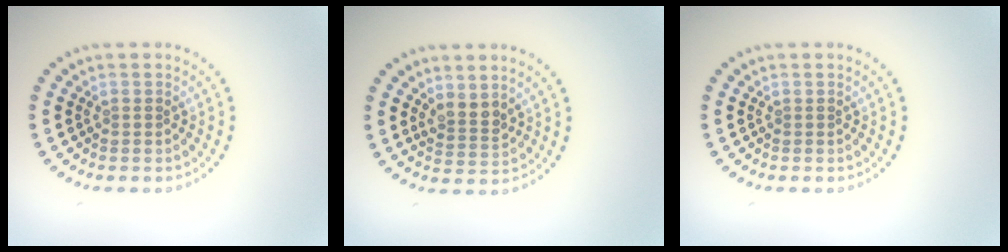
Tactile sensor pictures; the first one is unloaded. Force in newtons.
{"total": 2.1, "press": 1.7, "slide": 1.2}
{"total": 0.0}